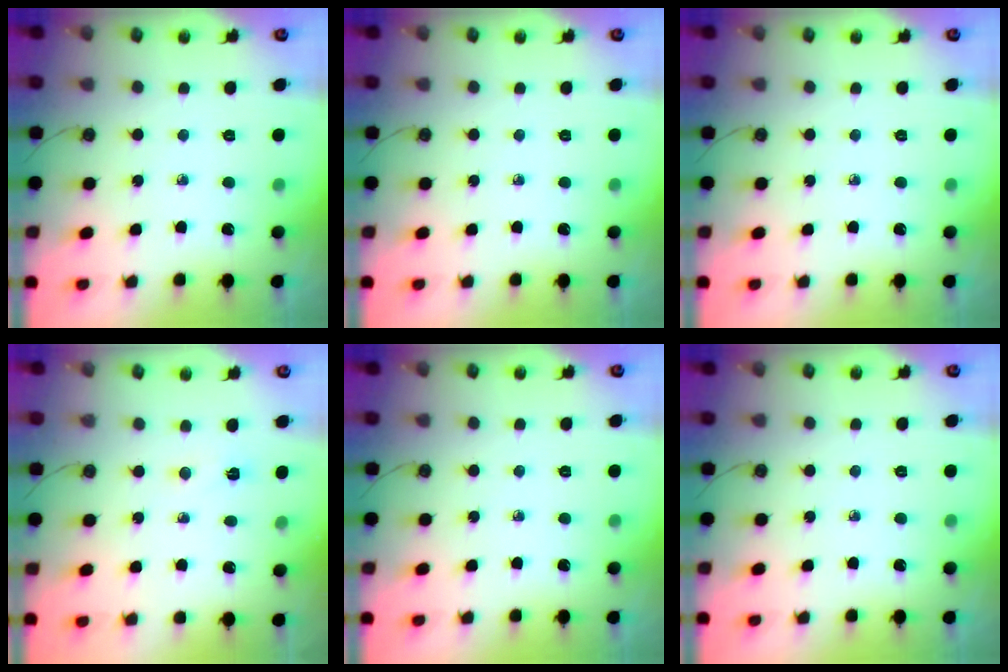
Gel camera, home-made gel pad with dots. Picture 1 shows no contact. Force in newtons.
{"total": 0.0}
{"total": 0.0}
{"total": 2.1, "press": 2.0, "slide": 0.5}
{"total": 0.0}
{"total": 0.0}